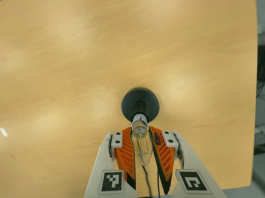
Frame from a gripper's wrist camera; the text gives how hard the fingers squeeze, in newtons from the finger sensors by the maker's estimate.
{"total": 20.8, "left": 20.6, "right": 21.0}